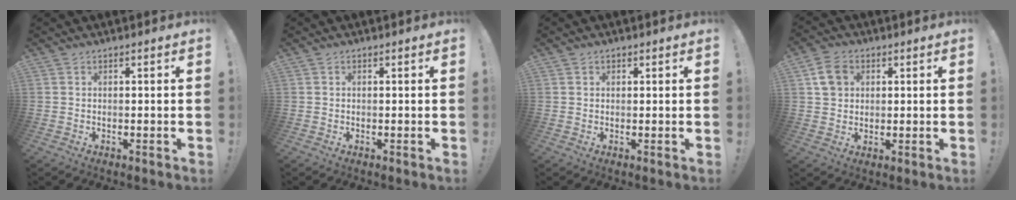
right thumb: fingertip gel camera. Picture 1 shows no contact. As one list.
[{"total": 0.0}, {"total": 0.8, "force": [0.5, 0.6, 0.2], "torque": [0.001, -0.001, 0.009]}, {"total": 7.0, "force": [2.4, 5.7, 3.3], "torque": [-0.050, 0.005, 0.050]}]